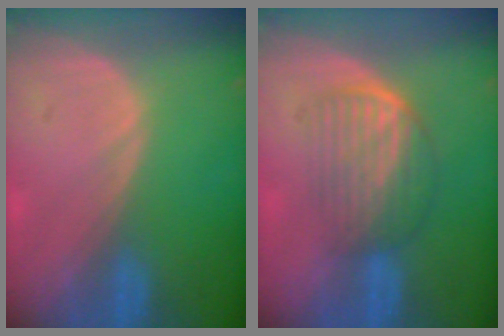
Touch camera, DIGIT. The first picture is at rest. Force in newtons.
{"total": 7.1, "press": 6.0, "slide": 3.8}